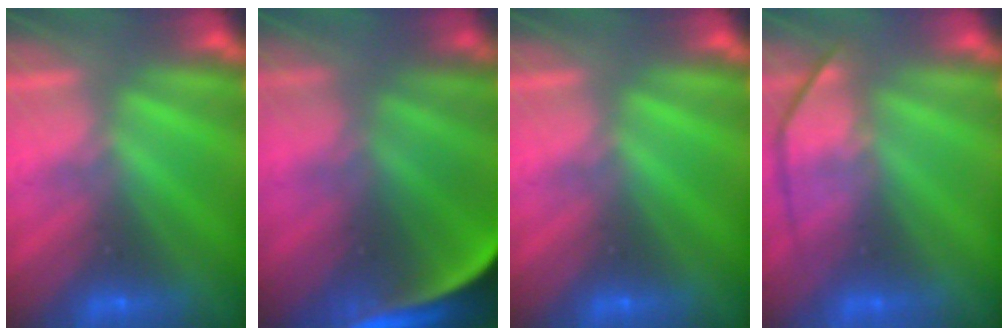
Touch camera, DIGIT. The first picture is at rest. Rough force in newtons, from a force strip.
{"total": 11.6}
{"total": 0.0}
{"total": 4.0}